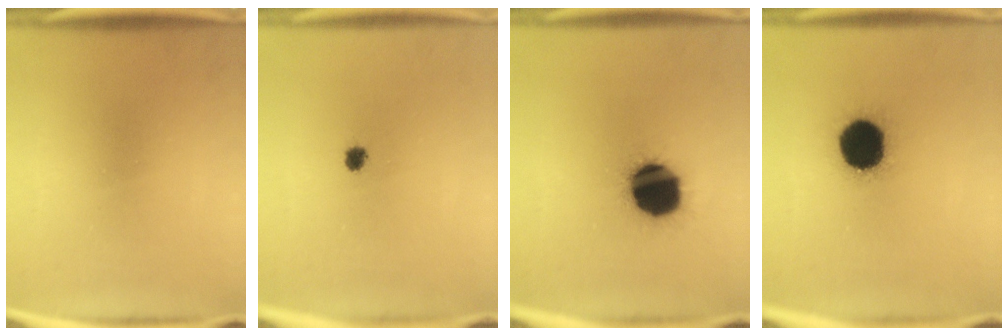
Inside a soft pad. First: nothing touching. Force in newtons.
{"total": 2.1}
{"total": 19.5}
{"total": 19.7}